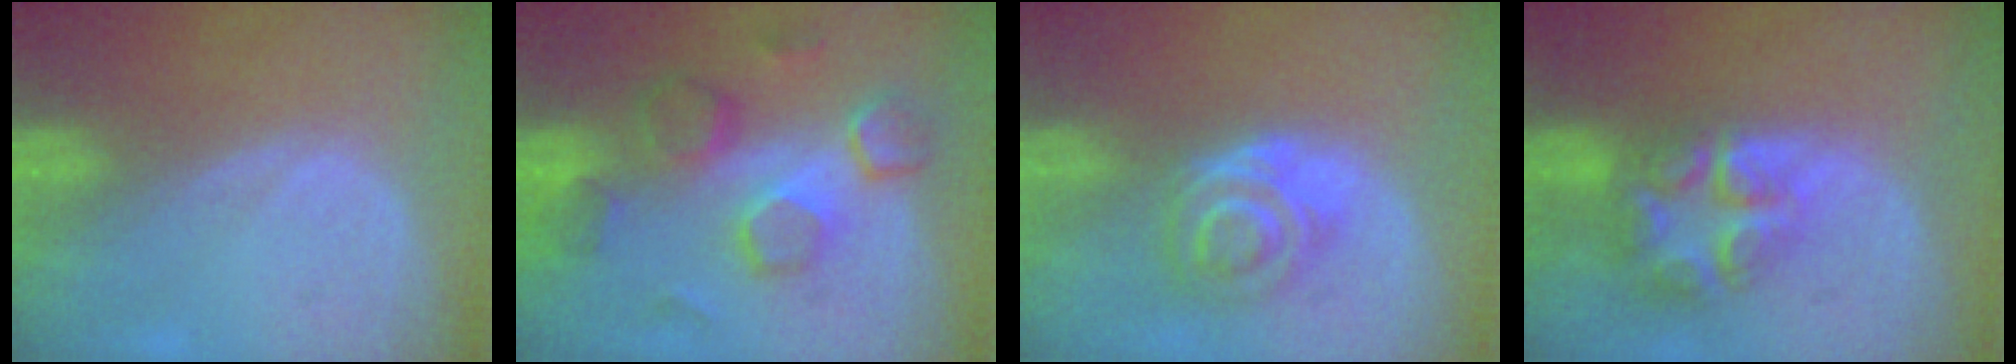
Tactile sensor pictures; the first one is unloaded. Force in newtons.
{"total": 8.4, "press": 8.3, "slide": 1.4}
{"total": 6.5, "press": 5.4, "slide": 3.7}
{"total": 8.0, "press": 7.0, "slide": 3.9}